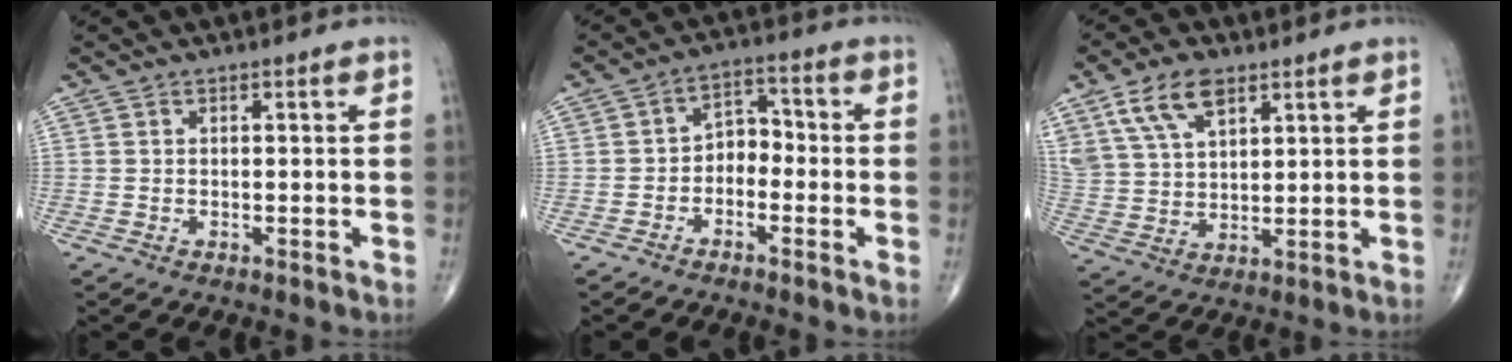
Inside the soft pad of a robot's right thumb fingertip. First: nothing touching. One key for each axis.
{"total": 5.1, "fx": -1.9, "fy": 3.6, "fz": 3.1, "tx": -0.029, "ty": 0.034, "tz": -0.046}
{"total": 10.2, "fx": 5.9, "fy": 5.3, "fz": 6.4, "tx": -0.117, "ty": -0.013, "tz": 0.121}